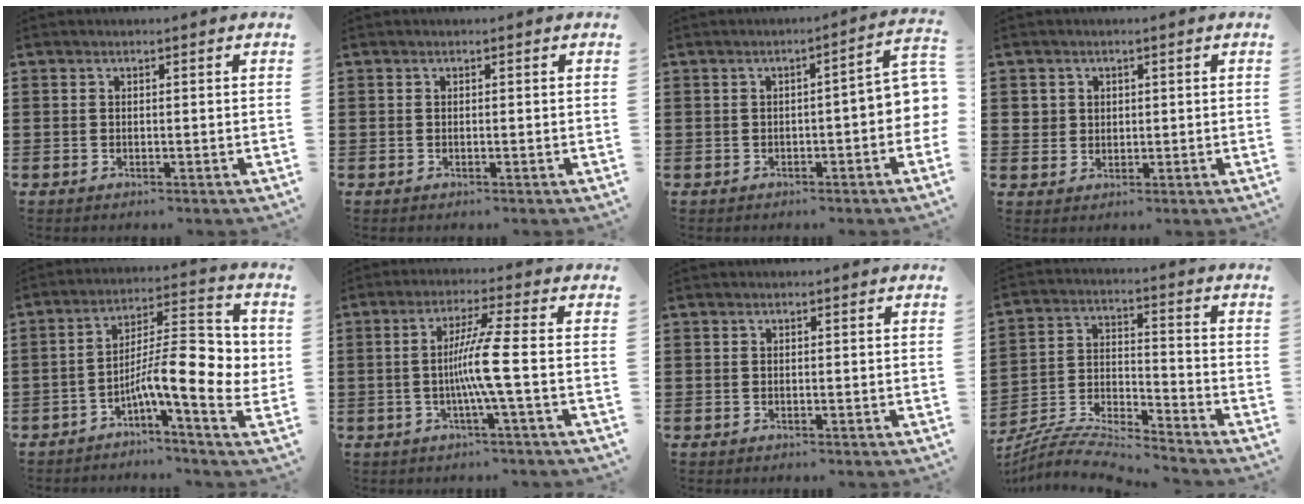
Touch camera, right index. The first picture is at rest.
{"total": 0.0}
{"total": 3.7, "force": [-1.1, 0.7, 3.4], "torque": [-0.052, -0.004, -0.025]}
{"total": 2.2, "force": [0.9, 2.0, 0.5], "torque": [-0.018, 0.008, 0.017]}
{"total": 11.6, "force": [-2.4, 2.8, 11.0], "torque": [-0.197, -0.016, -0.047]}
{"total": 6.9, "force": [-1.2, -0.9, 6.8], "torque": [-0.126, -0.011, -0.030]}
{"total": 0.0}
{"total": 6.5, "force": [-6.3, 0.3, 1.7], "torque": [-0.048, -0.012, -0.130]}